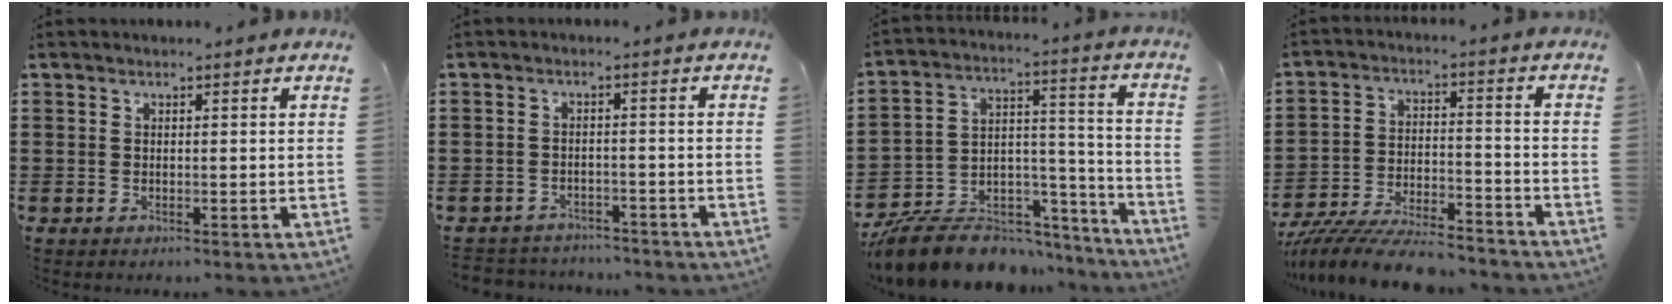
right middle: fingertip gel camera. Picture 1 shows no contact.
{"total": 2.9, "force": [-2.8, 0.6, -0.4], "torque": [-0.002, 0.001, -0.064]}
{"total": 9.4, "force": [-8.3, 3.6, 2.5], "torque": [-0.055, 0.015, -0.161]}
{"total": 9.3, "force": [-8.8, 1.2, 2.8], "torque": [-0.046, 0.020, -0.170]}